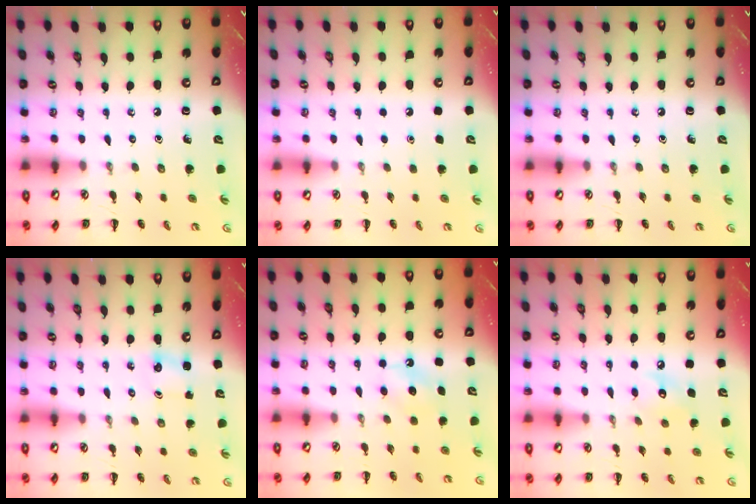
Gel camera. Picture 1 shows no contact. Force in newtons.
{"total": 1.7, "press": 1.7, "slide": 0.1}
{"total": 0.0}
{"total": 1.2, "press": 1.2, "slide": 0.2}
{"total": 6.7, "press": 6.5, "slide": 1.6}
{"total": 6.4, "press": 6.3, "slide": 1.0}